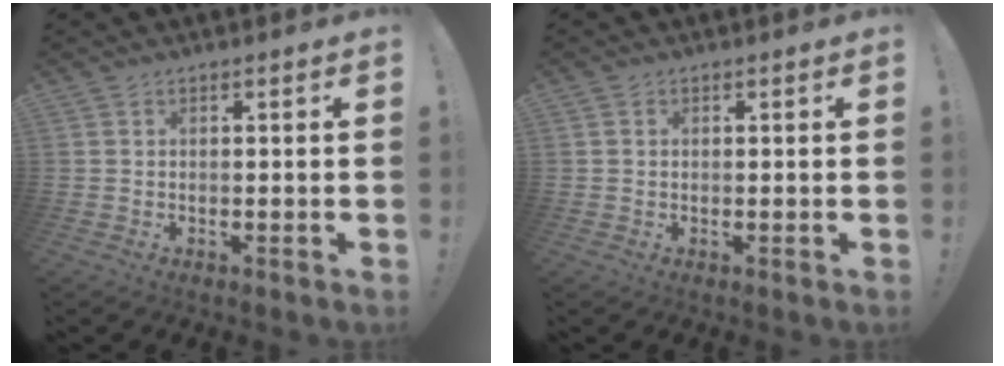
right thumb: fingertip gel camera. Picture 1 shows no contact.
{"total": 0.6, "force": [0.0, 0.6, 0.1], "torque": [-0.004, 0.004, 0.001]}